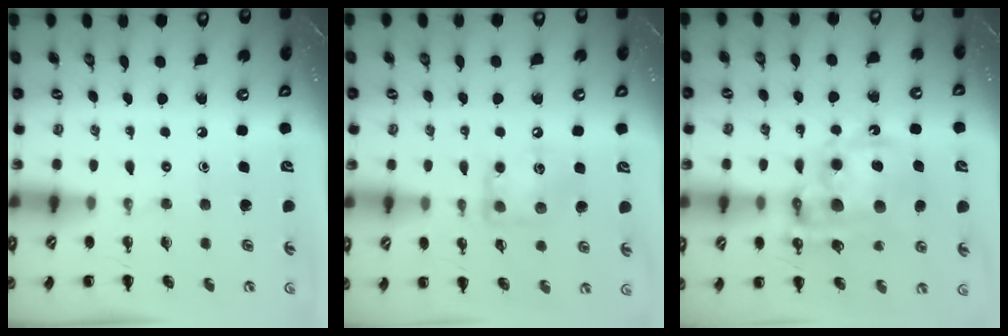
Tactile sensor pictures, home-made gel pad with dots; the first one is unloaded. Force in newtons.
{"total": 11.1, "press": 11.0, "slide": 1.2}
{"total": 17.5, "press": 16.9, "slide": 4.2}